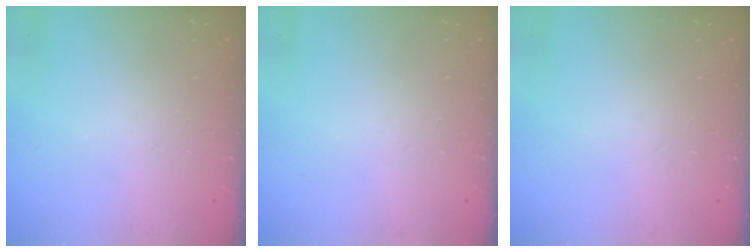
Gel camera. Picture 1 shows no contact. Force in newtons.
{"total": 0.0}
{"total": 0.0}